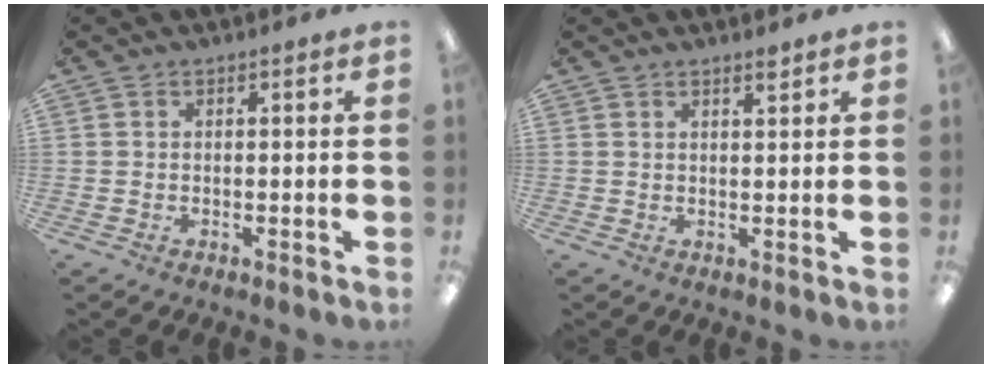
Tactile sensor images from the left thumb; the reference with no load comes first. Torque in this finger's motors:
{"motor_torque": [0.05, 0.10, -0.44, 0.19, -0.01]}